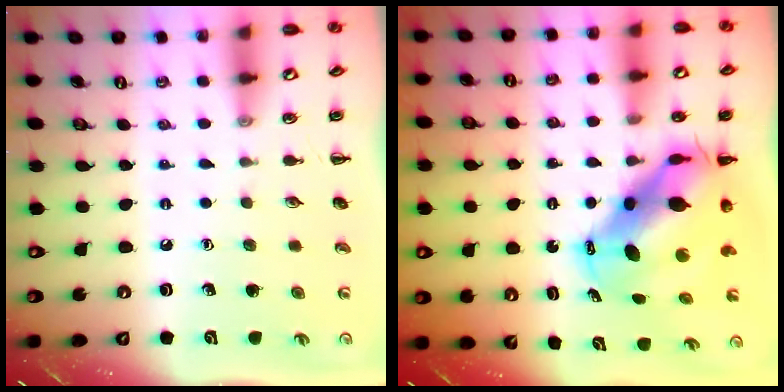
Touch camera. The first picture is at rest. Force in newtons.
{"total": 11.6, "press": 11.2, "slide": 3.0}